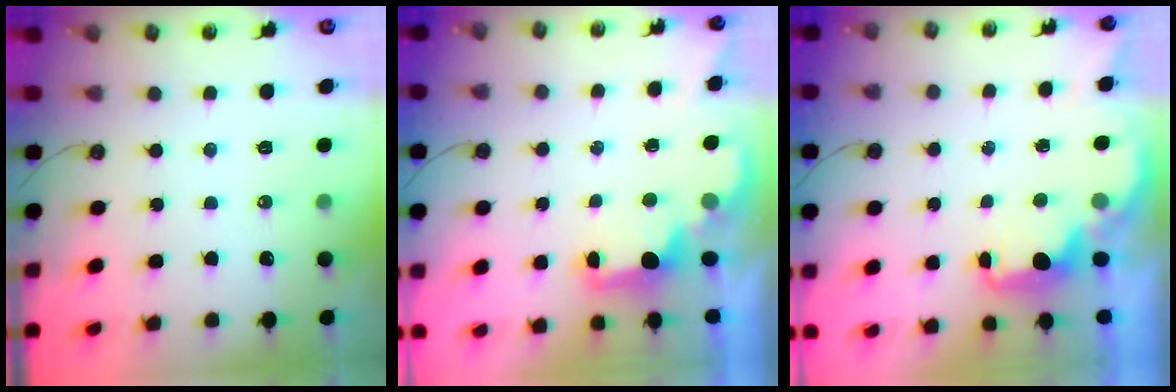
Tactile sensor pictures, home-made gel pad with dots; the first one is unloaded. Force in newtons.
{"total": 2.3, "press": 2.2, "slide": 0.7}
{"total": 2.2, "press": 2.0, "slide": 0.8}